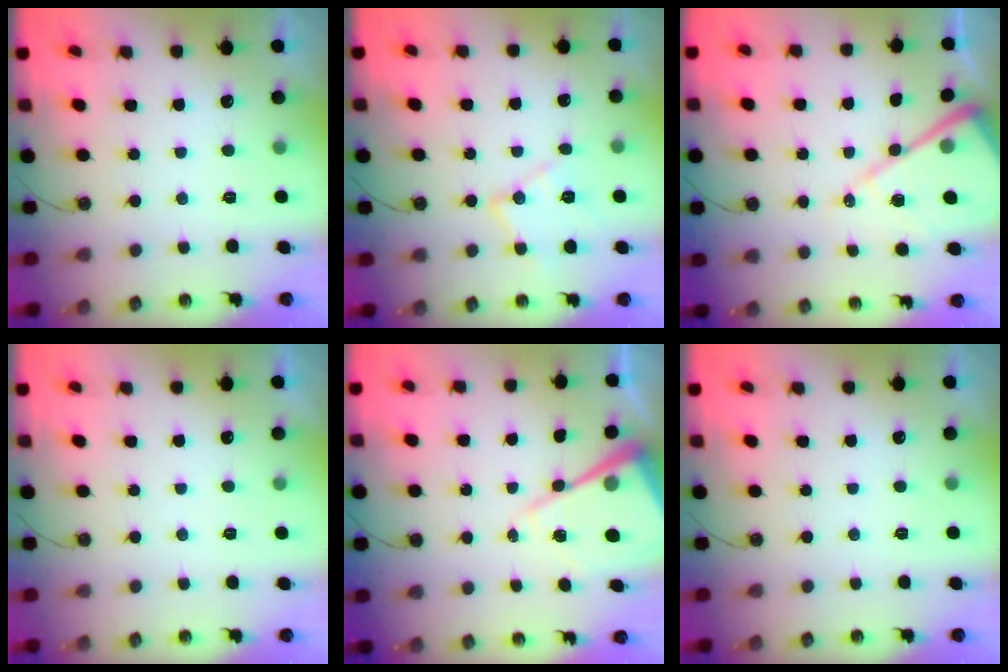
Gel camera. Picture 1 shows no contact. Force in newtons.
{"total": 12.5, "press": 12.5, "slide": 0.7}
{"total": 14.3, "press": 14.3, "slide": 1.5}
{"total": 2.7, "press": 2.7, "slide": 0.4}
{"total": 13.2, "press": 13.2, "slide": 1.1}
{"total": 0.0}